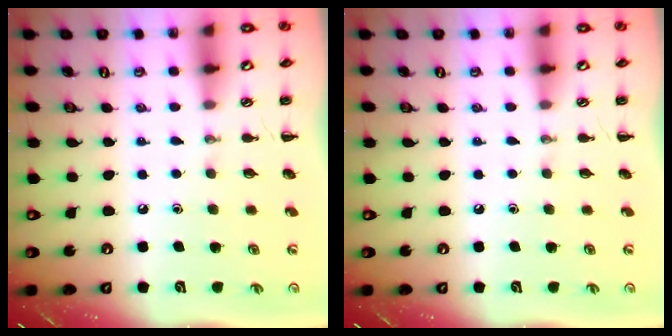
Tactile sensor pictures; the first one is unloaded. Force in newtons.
{"total": 0.0}